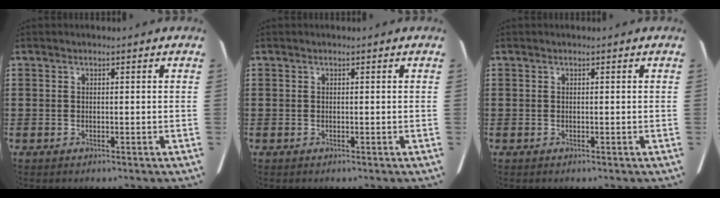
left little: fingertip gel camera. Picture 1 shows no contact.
{"total": 0.0}
{"total": 0.0}